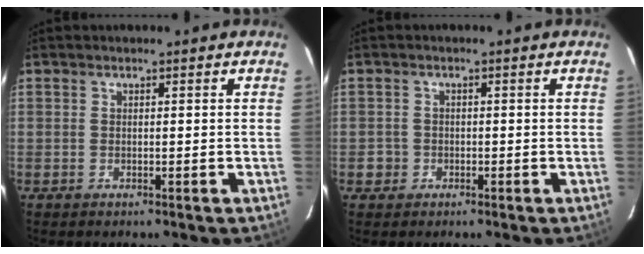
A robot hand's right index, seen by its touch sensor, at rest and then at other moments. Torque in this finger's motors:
{"motor_torque": [-0.15, -0.06, -0.75, -0.21]}